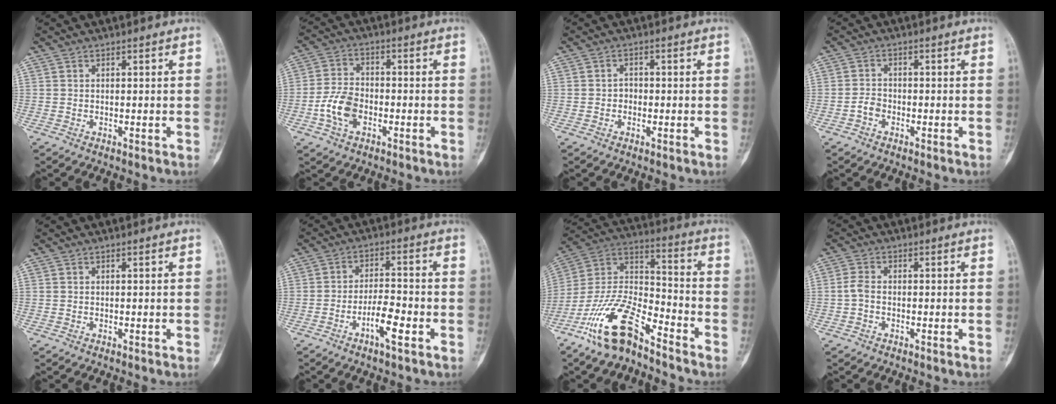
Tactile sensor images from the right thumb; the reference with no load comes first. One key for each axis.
{"total": 7.4, "fx": -2.5, "fy": 4.8, "fz": 5.1, "tx": -0.093, "ty": 0.019, "tz": -0.054}
{"total": 1.5, "fx": -0.4, "fy": 1.3, "fz": 0.7, "tx": 0.005, "ty": 0.004, "tz": -0.010}
{"total": 2.1, "fx": -1.1, "fy": 1.5, "fz": 1.0, "tx": -0.014, "ty": 0.011, "tz": -0.025}
{"total": 0.0}
{"total": 6.8, "fx": -3.2, "fy": 2.0, "fz": 5.7, "tx": -0.101, "ty": 0.021, "tz": -0.057}
{"total": 16.0, "fx": -11.2, "fy": 5.4, "fz": 10.1, "tx": -0.189, "ty": 0.076, "tz": -0.218}
{"total": 2.5, "fx": -0.6, "fy": 1.6, "fz": 1.8, "tx": -0.039, "ty": 0.007, "tz": -0.019}